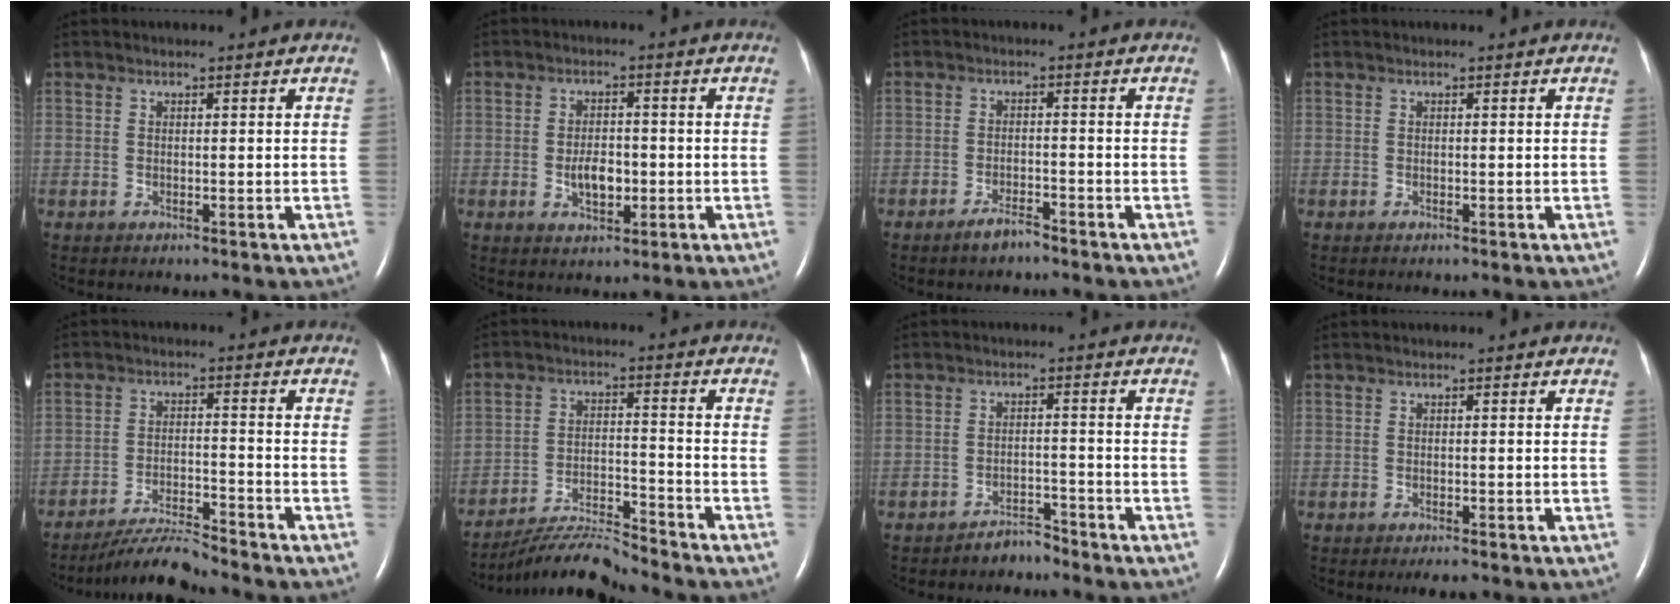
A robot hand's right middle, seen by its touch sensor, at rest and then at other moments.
{"total": 4.4, "force": [-1.0, 2.3, 3.7], "torque": [-0.067, 0.003, -0.013]}
{"total": 2.8, "force": [-2.4, 0.6, 1.3], "torque": [-0.029, -0.002, -0.043]}
{"total": 0.0}
{"total": 6.7, "force": [-6.5, -0.5, 1.7], "torque": [-0.032, -0.012, -0.118]}
{"total": 8.8, "force": [-8.6, -1.2, 1.1], "torque": [-0.023, 0.002, -0.156]}
{"total": 2.8, "force": [-2.7, 0.5, -0.1], "torque": [0.004, -0.006, -0.045]}
{"total": 2.0, "force": [-1.6, 0.3, 1.1], "torque": [-0.016, -0.004, -0.020]}